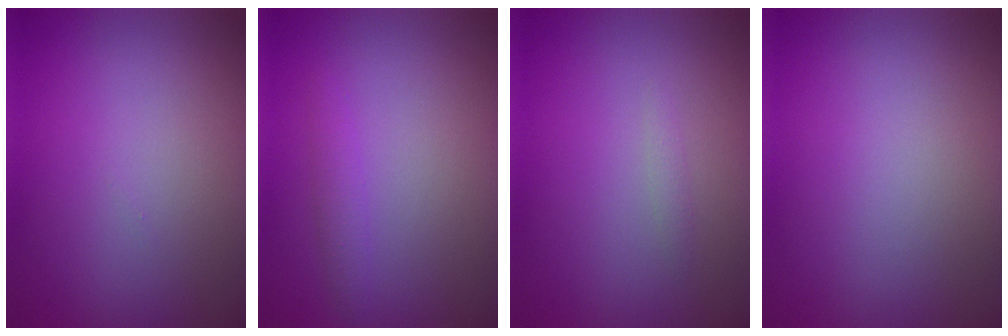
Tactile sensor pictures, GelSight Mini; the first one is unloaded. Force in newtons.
{"total": 1.2, "press": 1.2, "slide": 0.1}
{"total": 0.5, "press": 0.5, "slide": 0.0}
{"total": 0.0}